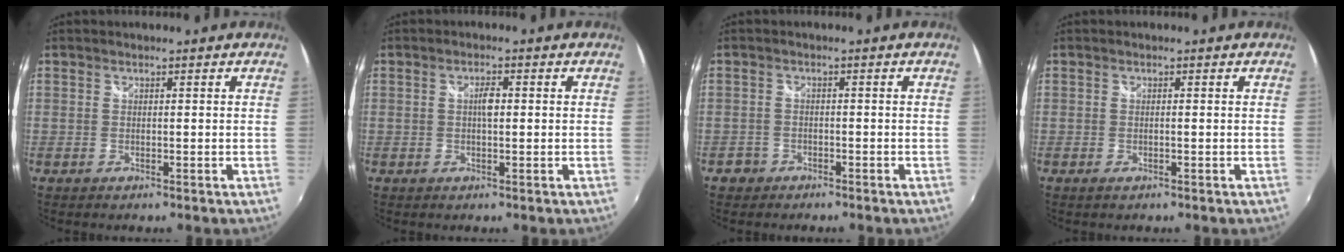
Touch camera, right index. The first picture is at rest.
{"total": 2.2, "force": [0.2, 0.7, 2.0], "torque": [-0.035, 0.004, 0.001]}
{"total": 2.3, "force": [-1.5, 1.7, 0.1], "torque": [-0.009, 0.000, -0.027]}
{"total": 0.6, "force": [-0.1, 0.0, 0.6], "torque": [-0.010, 0.000, -0.004]}